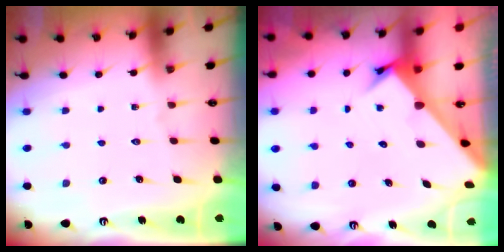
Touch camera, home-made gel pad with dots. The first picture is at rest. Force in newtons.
{"total": 2.6, "press": 2.6, "slide": 0.2}